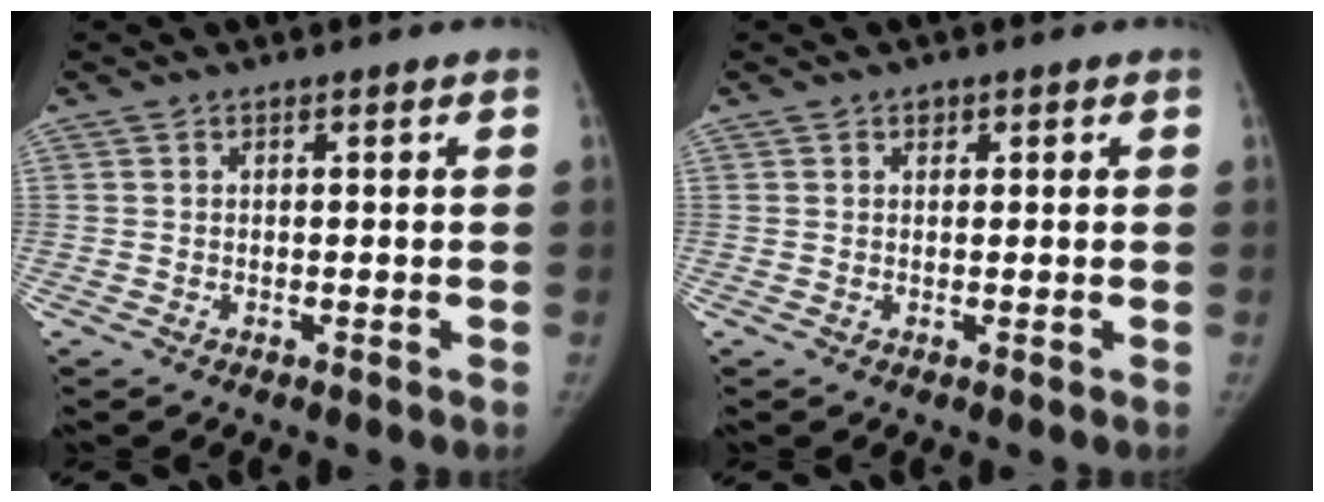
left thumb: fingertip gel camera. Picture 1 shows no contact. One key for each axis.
{"total": 0.9, "fx": 0.5, "fy": 0.7, "fz": 0.2, "tx": 0.005, "ty": -0.002, "tz": 0.006}